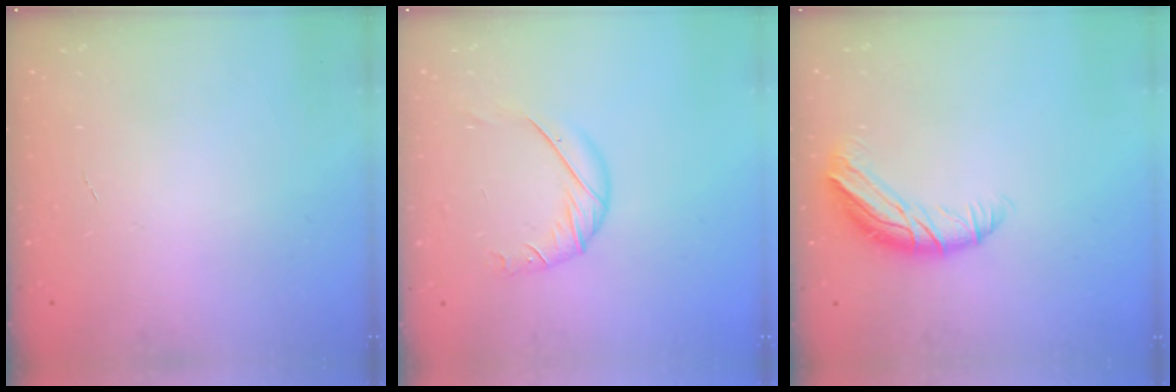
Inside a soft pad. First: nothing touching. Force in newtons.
{"total": 8.7, "press": 8.7, "slide": 0.6}
{"total": 10.3, "press": 10.2, "slide": 0.8}